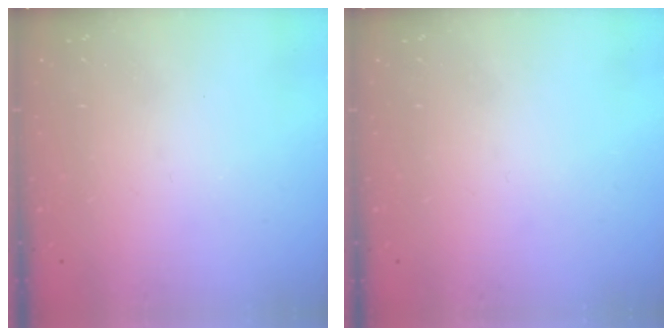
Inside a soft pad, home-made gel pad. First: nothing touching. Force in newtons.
{"total": 0.0}